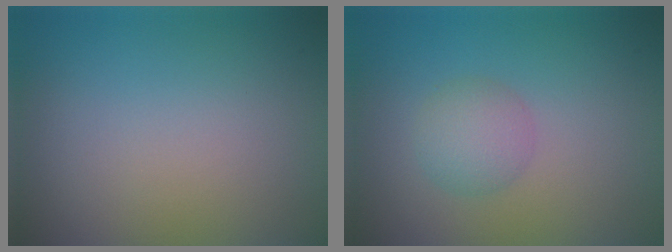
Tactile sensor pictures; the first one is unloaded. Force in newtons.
{"total": 2.5, "press": 2.4, "slide": 0.2}